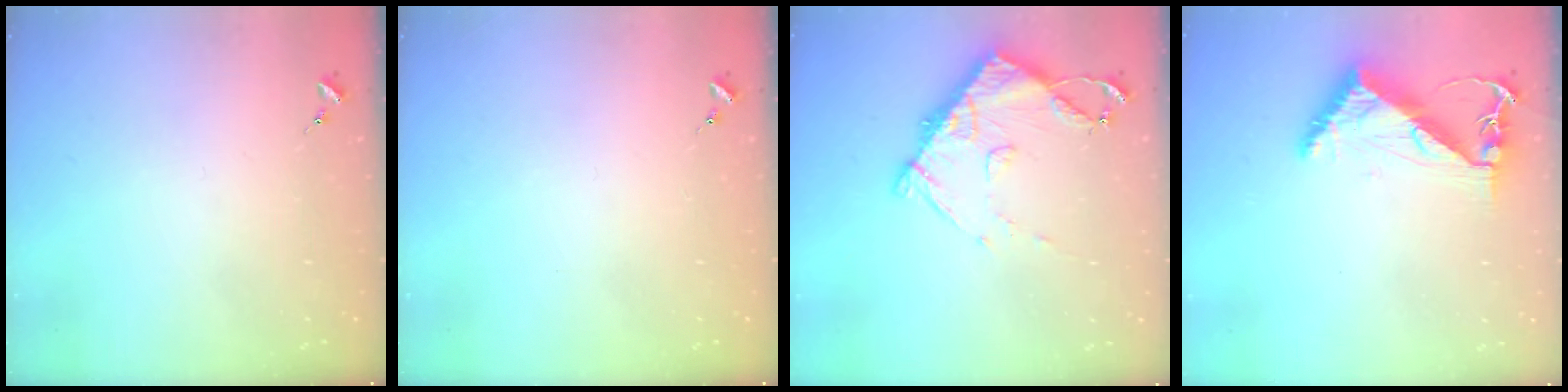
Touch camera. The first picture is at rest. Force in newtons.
{"total": 0.0}
{"total": 10.7, "press": 10.7, "slide": 1.3}
{"total": 6.8, "press": 6.8, "slide": 0.9}